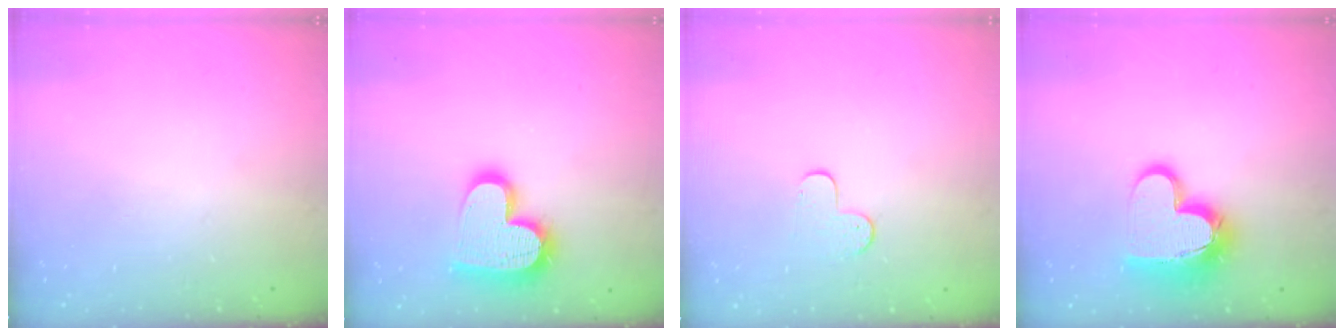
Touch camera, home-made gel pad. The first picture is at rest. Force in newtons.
{"total": 18.2, "press": 18.1, "slide": 1.3}
{"total": 5.8, "press": 5.7, "slide": 0.6}
{"total": 14.7, "press": 14.6, "slide": 1.2}